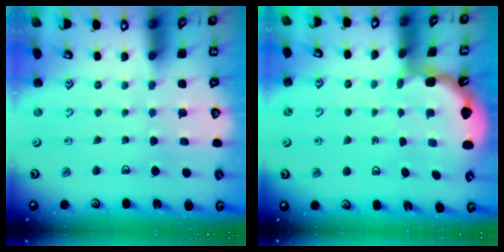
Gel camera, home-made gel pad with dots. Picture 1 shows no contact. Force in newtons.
{"total": 1.9, "press": 1.9, "slide": 0.2}